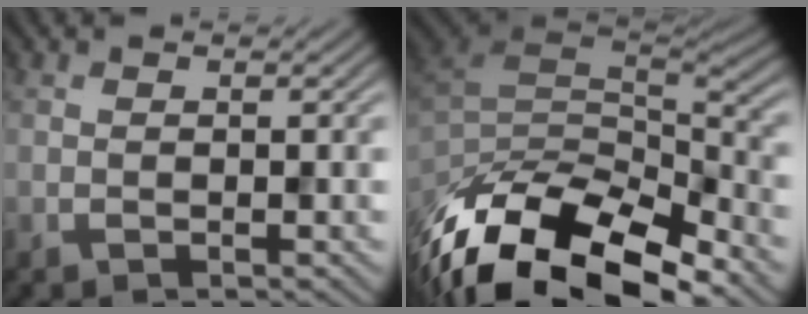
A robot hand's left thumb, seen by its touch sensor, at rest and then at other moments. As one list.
[{"total": 16.3, "force": [-10.2, 7.4, 10.4], "torque": [-0.251, -0.040, -0.152]}]